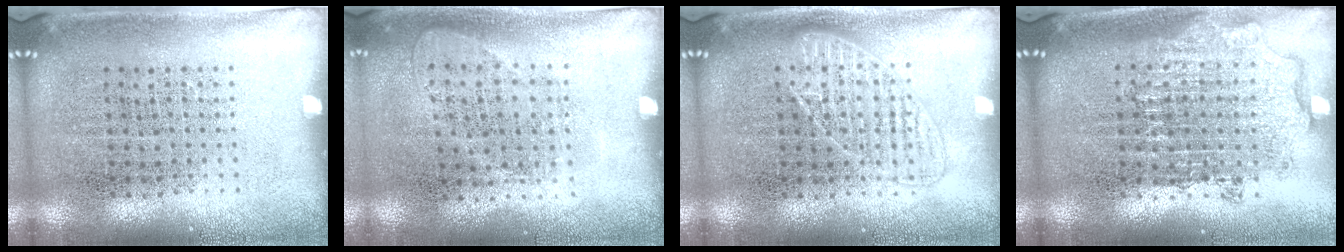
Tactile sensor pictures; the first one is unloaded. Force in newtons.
{"total": 1.0, "press": 0.8, "slide": 0.5}
{"total": 2.3, "press": 2.2, "slide": 0.3}
{"total": 1.9, "press": 1.5, "slide": 1.2}